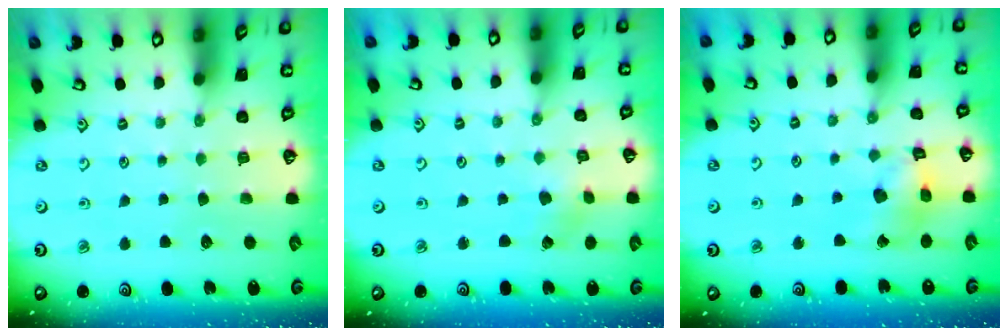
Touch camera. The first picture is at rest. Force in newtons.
{"total": 1.3, "press": 1.3, "slide": 0.2}
{"total": 10.0, "press": 10.0, "slide": 1.1}